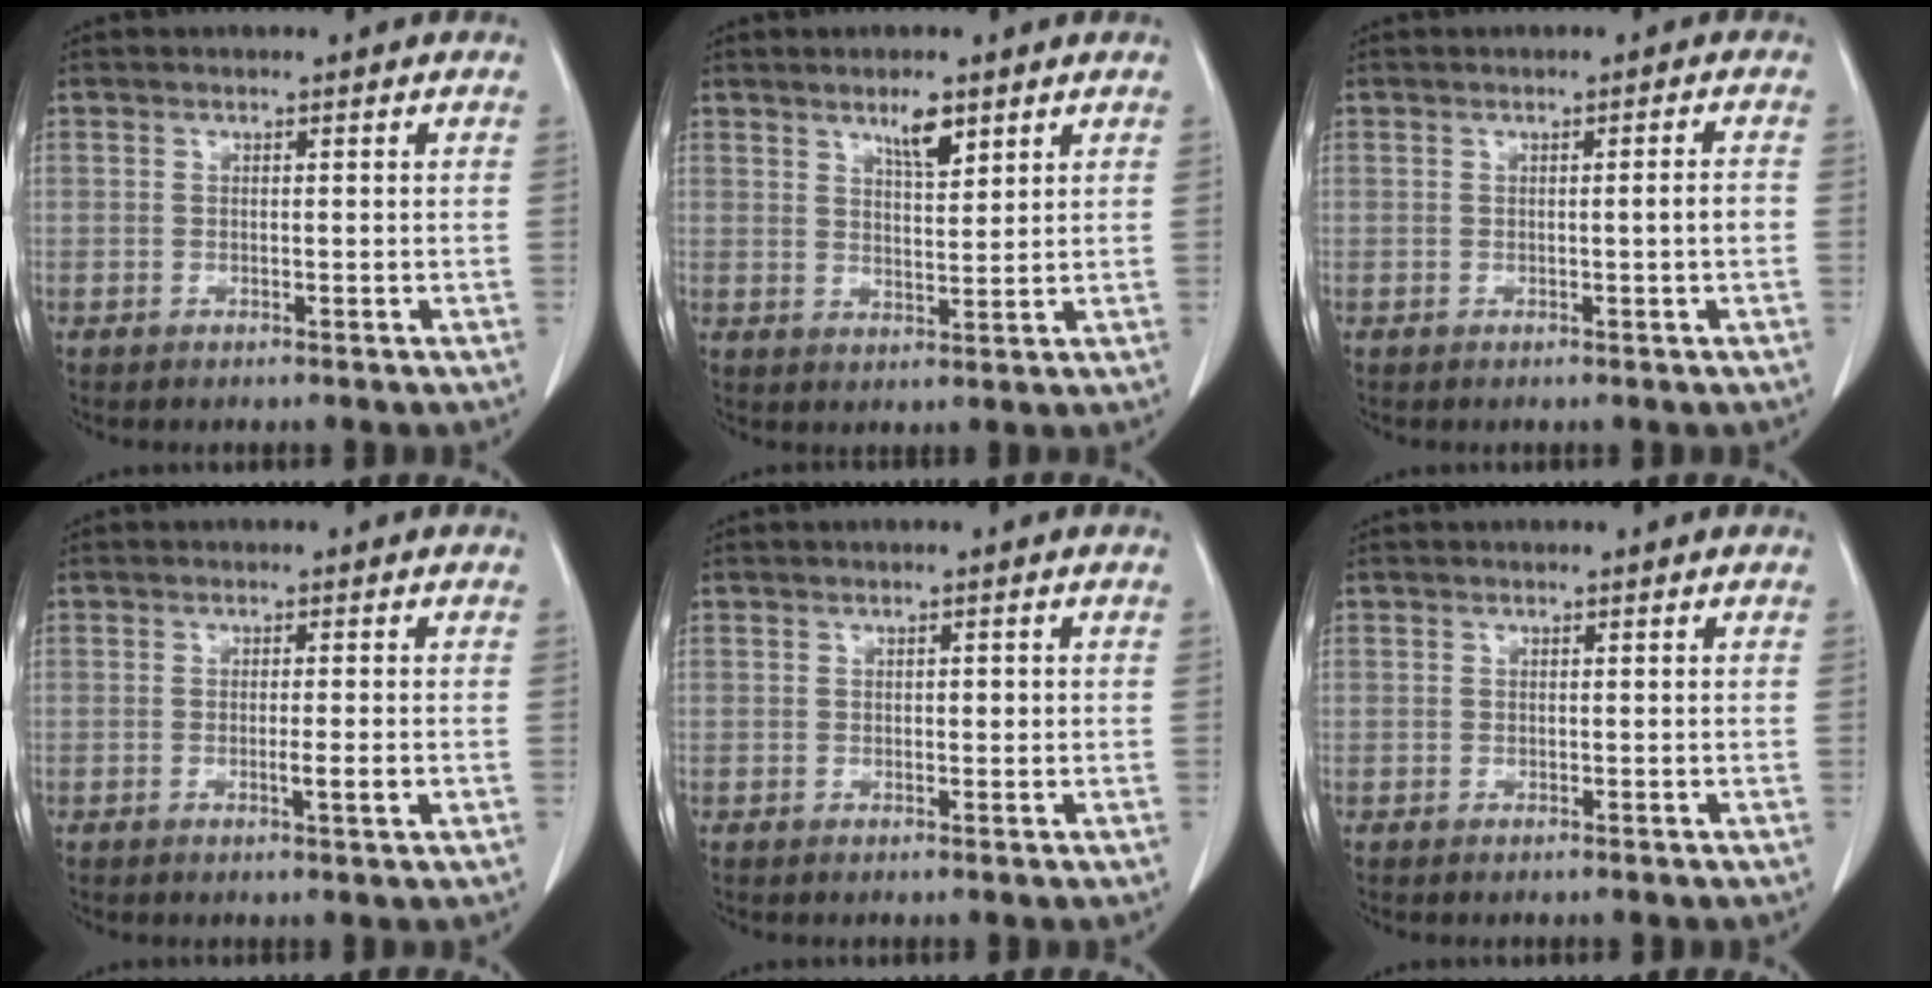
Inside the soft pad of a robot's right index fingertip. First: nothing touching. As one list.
[{"total": 4.3, "force": [2.9, 0.9, 3.1], "torque": [-0.056, -0.005, 0.051]}, {"total": 1.9, "force": [-0.4, -0.4, 1.8], "torque": [-0.027, -0.002, -0.005]}, {"total": 2.6, "force": [-0.7, -0.1, 2.5], "torque": [-0.040, -0.006, -0.011]}, {"total": 0.9, "force": [0.1, 0.4, 0.8], "torque": [-0.013, 0.000, 0.002]}, {"total": 0.0}]